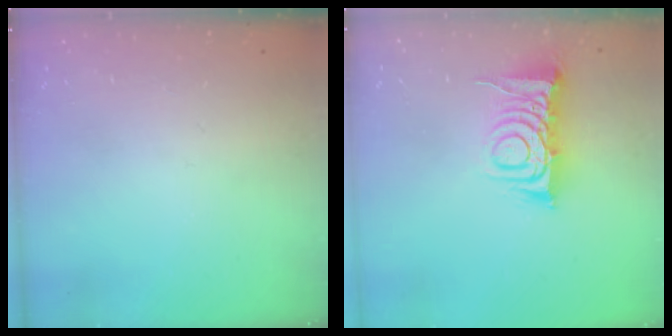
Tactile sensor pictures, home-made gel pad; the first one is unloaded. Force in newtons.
{"total": 9.8, "press": 9.8, "slide": 1.1}